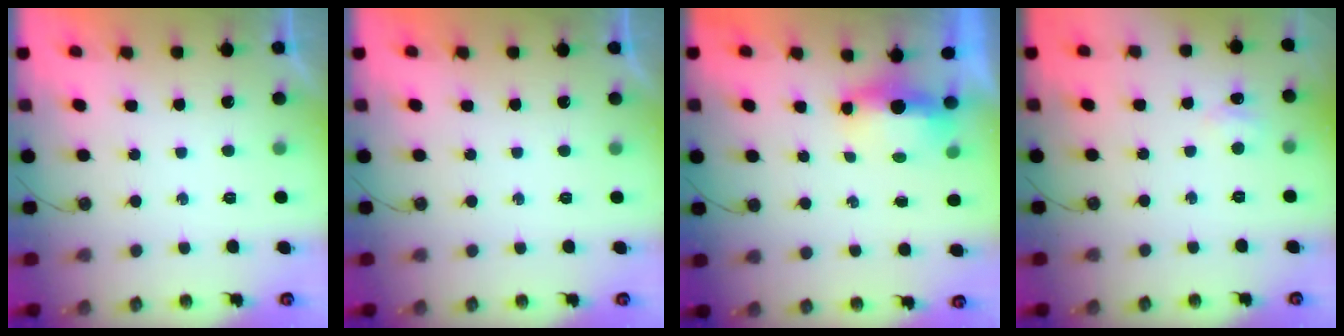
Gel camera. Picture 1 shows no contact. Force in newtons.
{"total": 0.0}
{"total": 6.7, "press": 5.4, "slide": 4.0}
{"total": 5.1, "press": 5.0, "slide": 1.0}